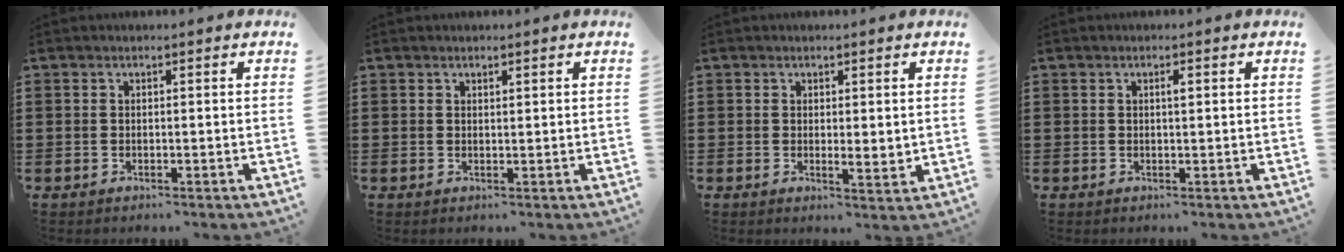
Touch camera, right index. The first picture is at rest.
{"total": 0.6, "force": [0.5, 0.3, 0.2], "torque": [-0.004, 0.001, 0.009]}
{"total": 2.1, "force": [0.4, 0.6, 2.0], "torque": [-0.039, 0.000, 0.007]}
{"total": 1.0, "force": [0.2, 0.2, 0.9], "torque": [-0.019, 0.001, 0.004]}